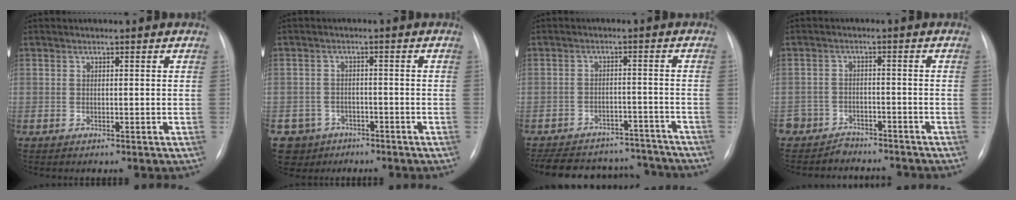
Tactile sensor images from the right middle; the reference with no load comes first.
{"total": 5.5, "force": [-3.4, 4.4, -0.2], "torque": [0.007, 0.009, -0.051]}
{"total": 19.7, "force": [-17.7, 6.6, 5.6], "torque": [-0.134, 0.008, -0.234]}
{"total": 7.0, "force": [-6.1, 3.5, 0.5], "torque": [-0.005, 0.009, -0.091]}